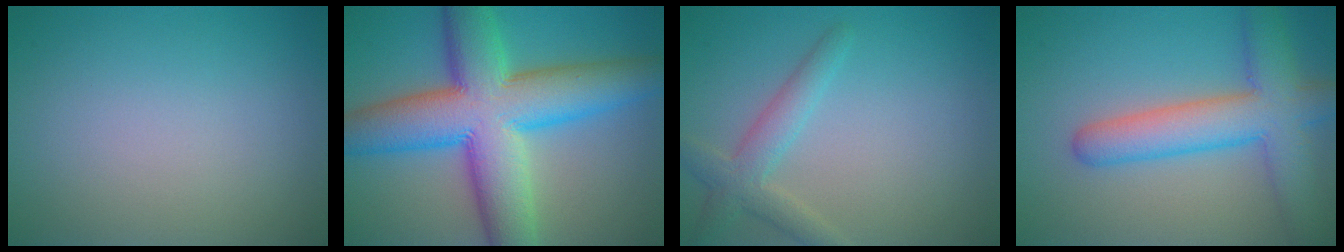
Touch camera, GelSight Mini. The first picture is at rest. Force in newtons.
{"total": 13.3, "press": 13.3, "slide": 0.4}
{"total": 3.0, "press": 3.0, "slide": 0.1}
{"total": 7.1, "press": 7.1, "slide": 0.2}